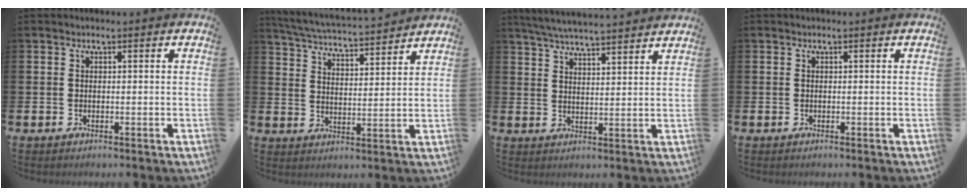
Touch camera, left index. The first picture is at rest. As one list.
[{"total": 5.0, "force": [4.9, 0.2, 0.9], "torque": [-0.036, -0.040, 0.081]}, {"total": 5.4, "force": [5.3, -0.1, 0.9], "torque": [-0.040, -0.029, 0.095]}, {"total": 0.0}]